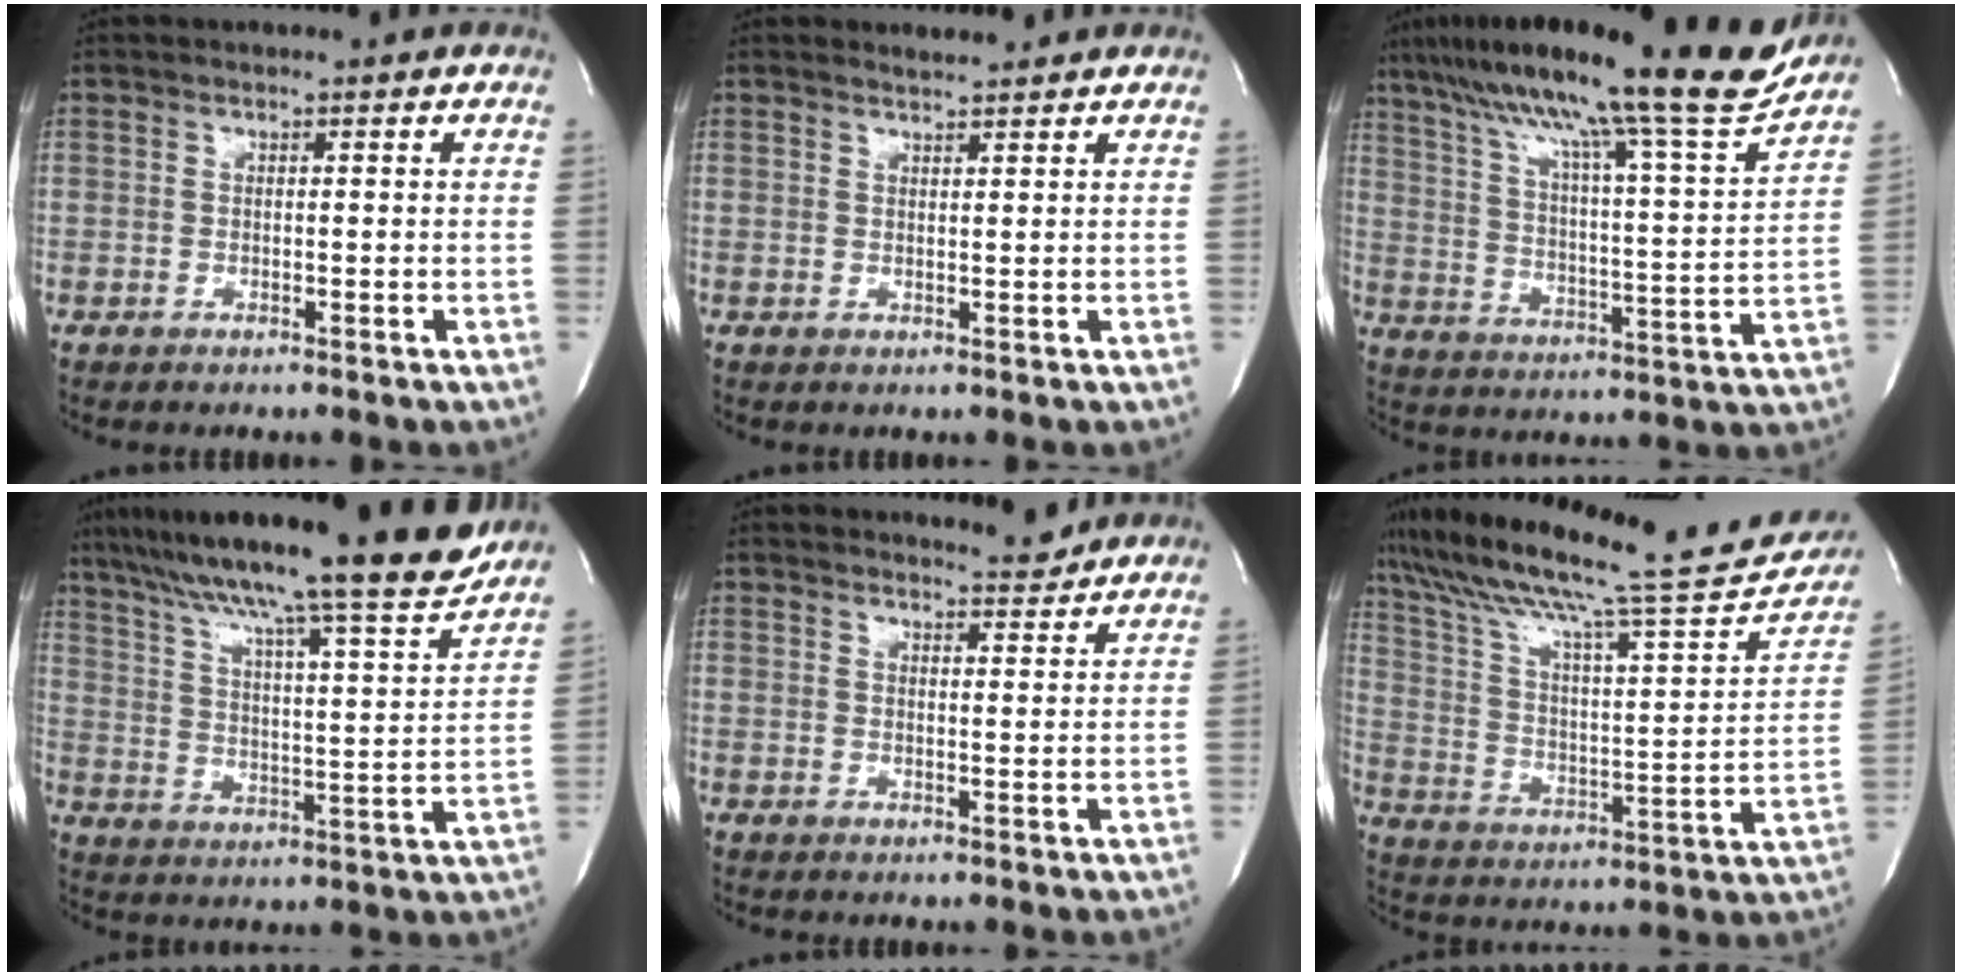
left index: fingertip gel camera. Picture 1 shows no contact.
{"total": 1.1, "force": [1.1, 0.0, 0.1], "torque": [-0.008, -0.003, 0.022]}
{"total": 23.2, "force": [18.8, -0.4, 13.6], "torque": [-0.226, -0.015, 0.276]}
{"total": 21.6, "force": [18.2, -0.6, 11.7], "torque": [-0.192, -0.018, 0.269]}
{"total": 2.7, "force": [2.7, 0.1, 0.2], "torque": [-0.010, -0.017, 0.036]}
{"total": 25.1, "force": [21.8, 2.0, 12.4], "torque": [-0.207, -0.024, 0.316]}